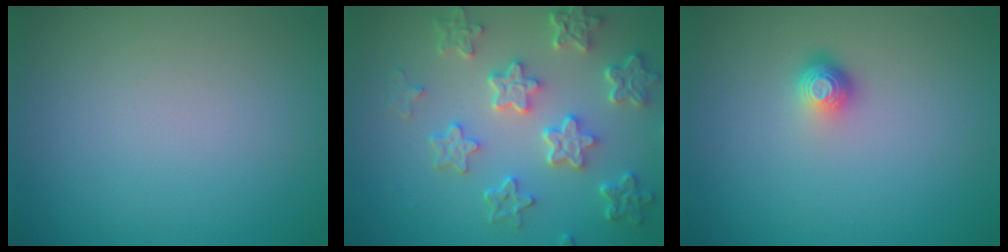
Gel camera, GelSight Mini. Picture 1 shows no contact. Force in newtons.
{"total": 6.4, "press": 4.8, "slide": 4.2}
{"total": 1.6, "press": 1.1, "slide": 1.2}